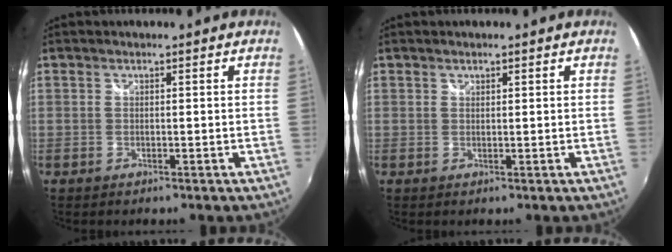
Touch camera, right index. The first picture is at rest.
{"total": 0.6, "force": [0.5, 0.3, 0.2], "torque": [-0.003, 0.001, 0.008]}